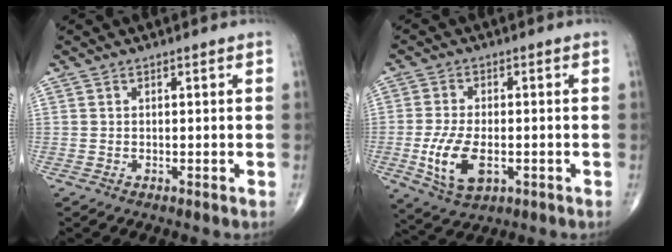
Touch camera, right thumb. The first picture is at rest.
{"total": 9.6, "force": [-2.4, 5.1, 7.8], "torque": [-0.155, -0.005, -0.035]}